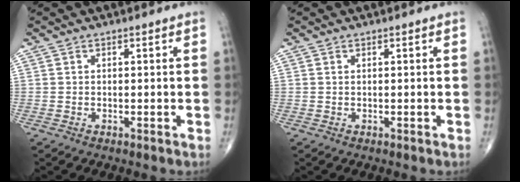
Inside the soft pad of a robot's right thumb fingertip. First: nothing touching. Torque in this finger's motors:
{"motor_torque": [0.01, 0.09, -0.07, -0.18, 0.02]}